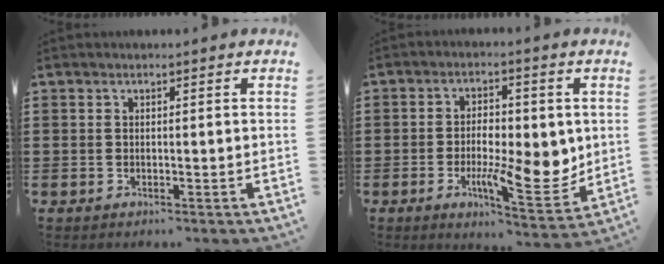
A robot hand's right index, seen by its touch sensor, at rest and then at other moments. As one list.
[{"total": 9.4, "force": [-0.9, 3.8, 8.6], "torque": [-0.128, -0.005, -0.015]}]